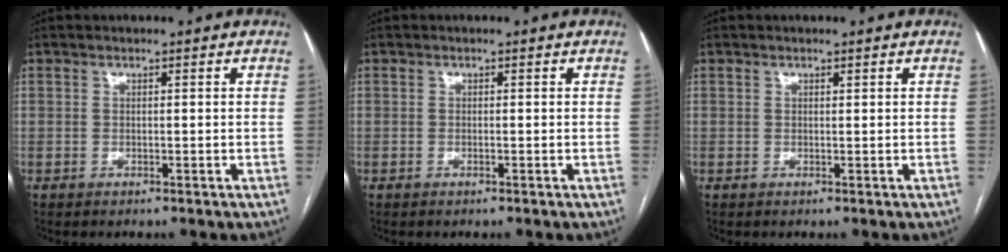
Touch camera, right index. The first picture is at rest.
{"total": 0.0}
{"total": 0.0}